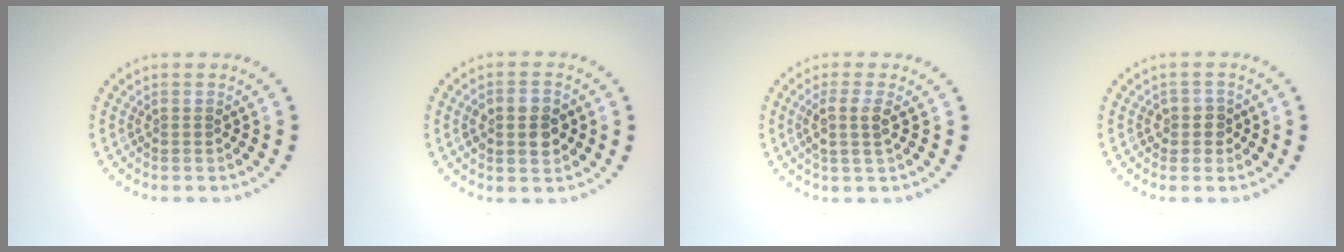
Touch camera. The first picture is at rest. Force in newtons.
{"total": 3.8, "press": 3.8, "slide": 0.4}
{"total": 2.4, "press": 2.0, "slide": 1.3}
{"total": 1.8, "press": 1.5, "slide": 1.0}